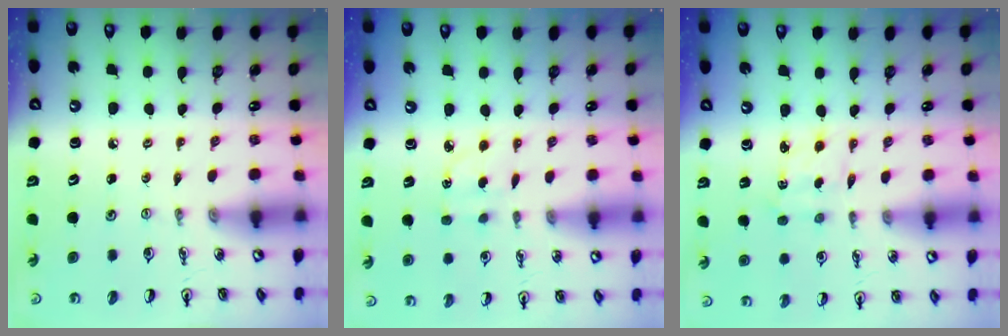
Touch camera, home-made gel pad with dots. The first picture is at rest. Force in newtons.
{"total": 3.0, "press": 2.8, "slide": 0.8}
{"total": 2.3, "press": 2.1, "slide": 0.8}